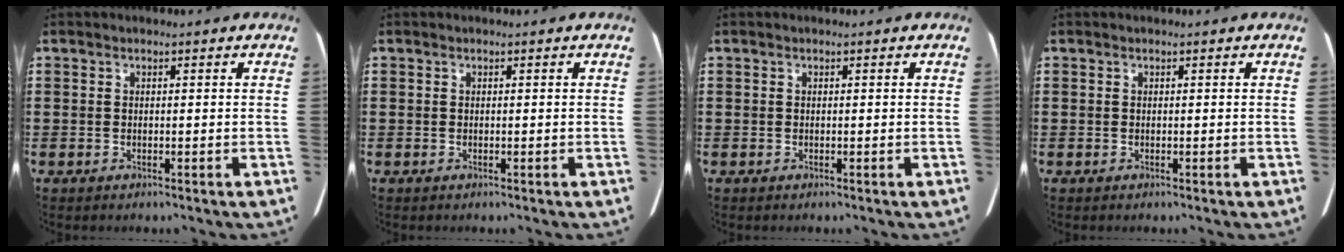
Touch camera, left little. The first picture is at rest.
{"total": 0.0}
{"total": 0.0}
{"total": 0.0}